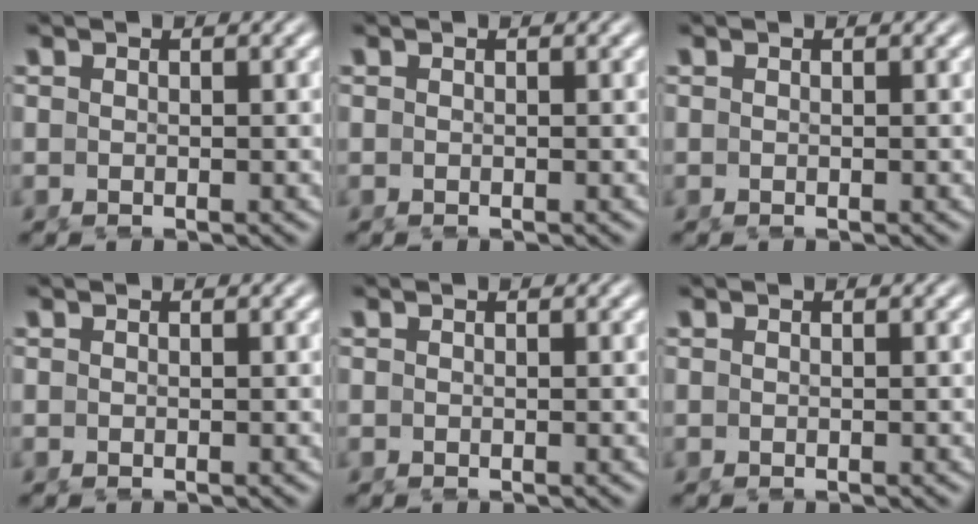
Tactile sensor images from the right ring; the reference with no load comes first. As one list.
[{"total": 0.0}, {"total": 0.0}, {"total": 0.0}, {"total": 0.0}, {"total": 0.0}]